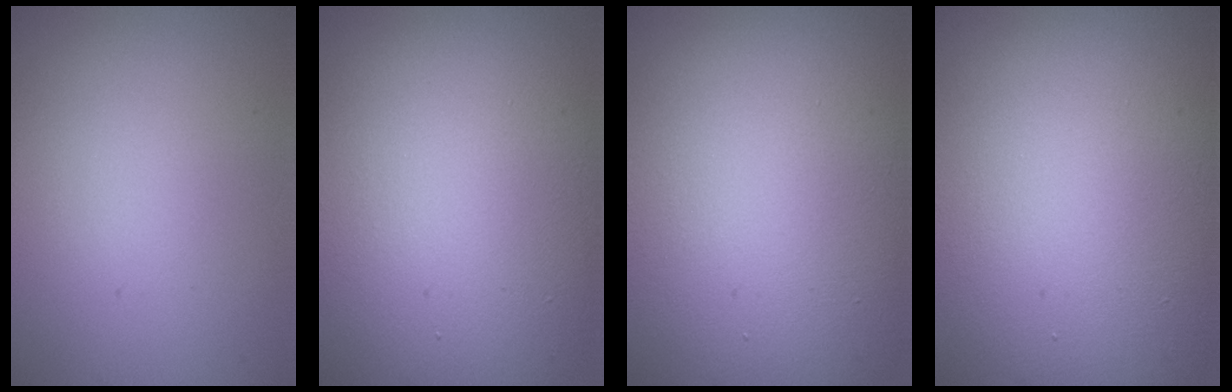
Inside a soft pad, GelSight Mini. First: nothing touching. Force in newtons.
{"total": 17.1, "press": 17.0, "slide": 1.1}
{"total": 20.1, "press": 20.1, "slide": 1.0}
{"total": 22.2, "press": 22.2, "slide": 1.3}